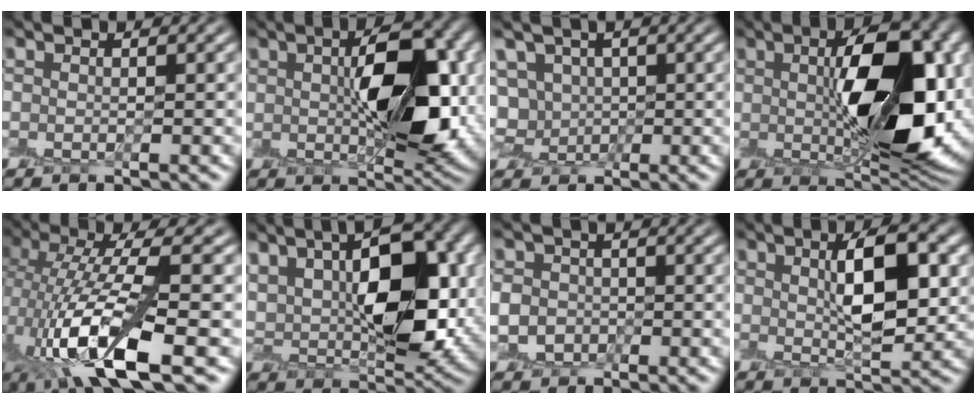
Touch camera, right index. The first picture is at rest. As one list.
[{"total": 9.2, "force": [1.0, 4.0, 8.3], "torque": [-0.122, 0.008, 0.022]}, {"total": 5.1, "force": [0.4, 4.5, 2.4], "torque": [-0.050, 0.016, 0.000]}, {"total": 11.4, "force": [1.0, 4.5, 10.4], "torque": [-0.152, 0.006, 0.024]}, {"total": 9.5, "force": [-1.5, 2.8, 8.9], "torque": [-0.168, 0.007, -0.023]}, {"total": 11.7, "force": [2.9, 6.1, 9.5], "torque": [-0.140, 0.007, 0.055]}, {"total": 2.5, "force": [-0.6, 2.3, 0.6], "torque": [-0.009, 0.001, -0.014]}, {"total": 5.8, "force": [1.3, 2.0, 5.3], "torque": [-0.082, 0.008, 0.025]}]